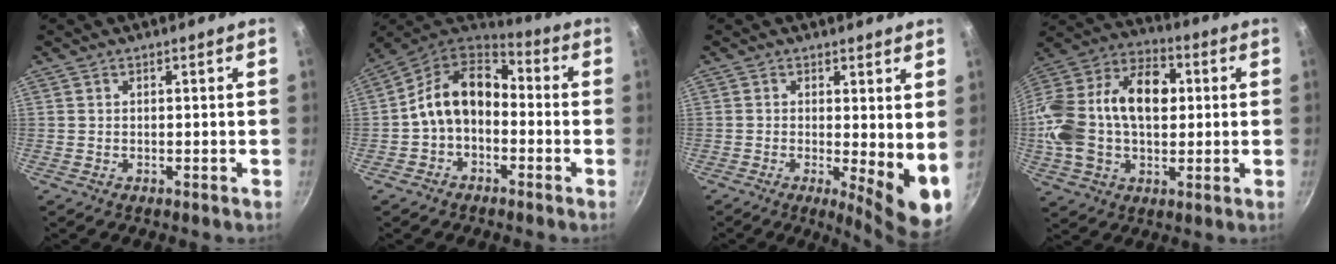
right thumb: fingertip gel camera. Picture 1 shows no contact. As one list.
[{"total": 13.0, "force": [-1.3, 9.3, 9.0], "torque": [-0.132, 0.050, -0.042]}, {"total": 8.6, "force": [0.0, 2.6, 8.2], "torque": [-0.102, -0.023, 0.001]}, {"total": 24.8, "force": [1.9, 16.5, 18.5], "torque": [-0.339, 0.047, 0.020]}]